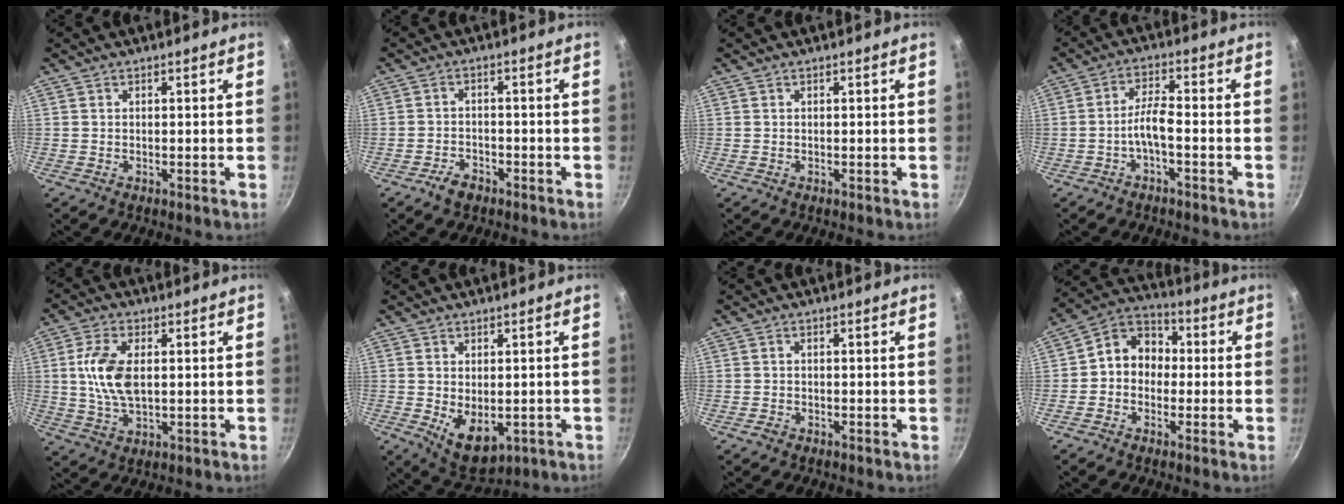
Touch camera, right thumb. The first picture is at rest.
{"total": 3.8, "force": [-2.7, 2.2, 1.6], "torque": [-0.024, 0.025, -0.043]}
{"total": 0.0}
{"total": 4.4, "force": [-2.1, 1.1, 3.7], "torque": [-0.078, 0.028, -0.042]}
{"total": 9.4, "force": [1.1, 5.0, 7.8], "torque": [-0.154, 0.001, 0.020]}
{"total": 7.9, "force": [-1.1, 4.8, 6.1], "torque": [-0.083, -0.018, 0.001]}
{"total": 1.2, "force": [-0.8, 0.8, 0.4], "torque": [-0.009, 0.007, -0.014]}
{"total": 9.0, "force": [-0.4, 7.7, 4.8], "torque": [-0.037, 0.033, -0.034]}